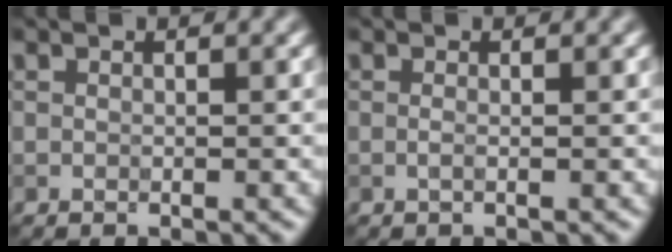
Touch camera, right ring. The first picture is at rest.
{"total": 0.6, "force": [0.0, 0.1, 0.5], "torque": [-0.011, -0.009, -0.006]}